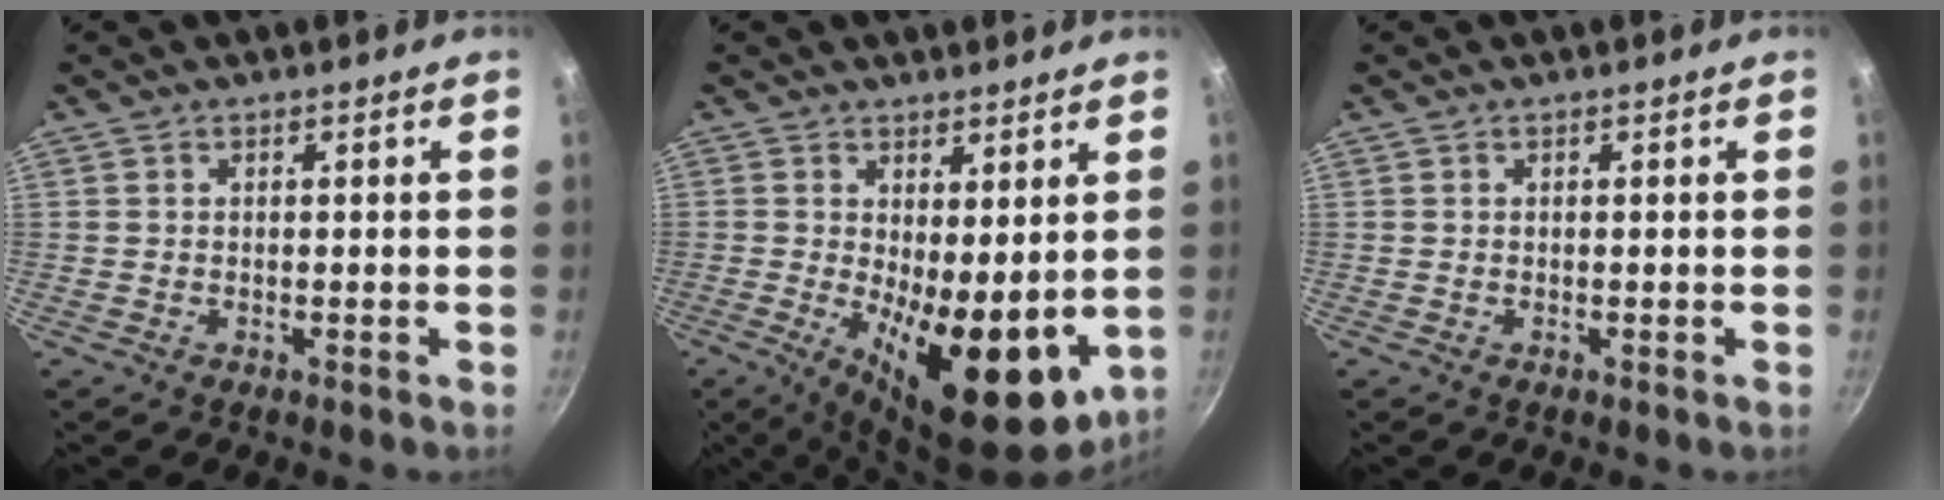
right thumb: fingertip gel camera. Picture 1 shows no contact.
{"total": 14.6, "force": [-0.9, 6.1, 13.3], "torque": [-0.166, -0.020, 0.000]}
{"total": 0.0}